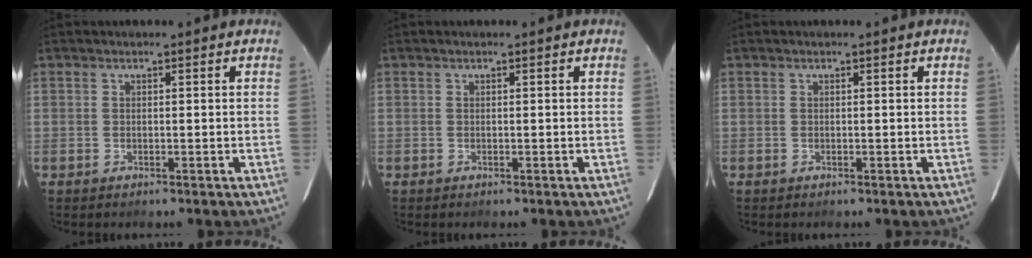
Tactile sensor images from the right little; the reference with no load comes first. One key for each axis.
{"total": 0.0}
{"total": 0.0}